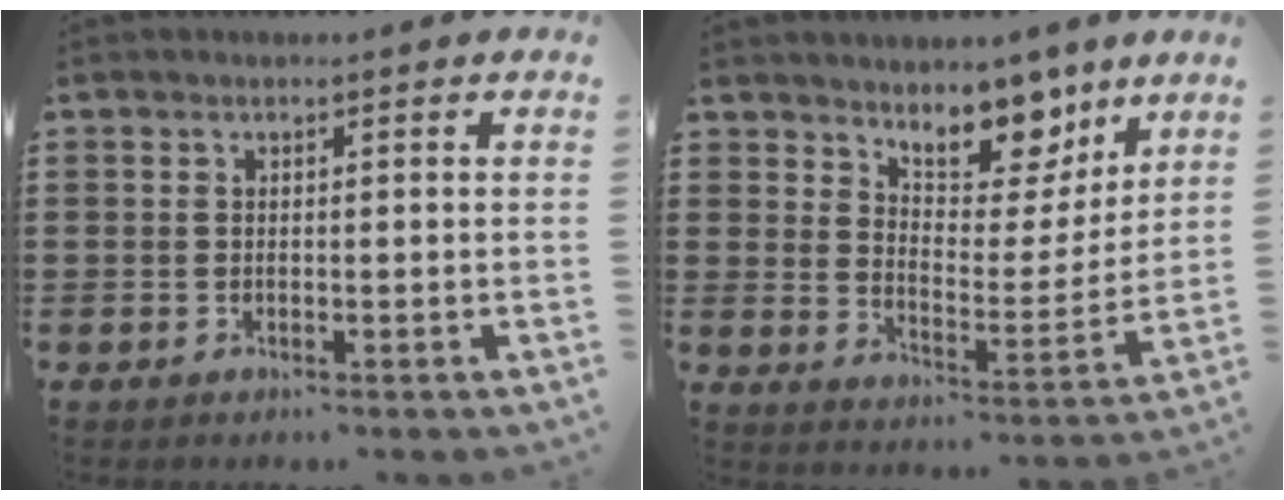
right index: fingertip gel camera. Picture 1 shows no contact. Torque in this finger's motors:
{"motor_torque": [0.09, 0.74, 0.29, 0.02]}